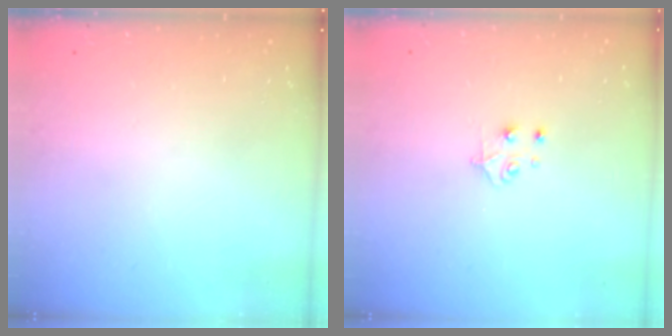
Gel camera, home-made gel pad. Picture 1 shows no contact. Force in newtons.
{"total": 4.4, "press": 4.4, "slide": 0.4}